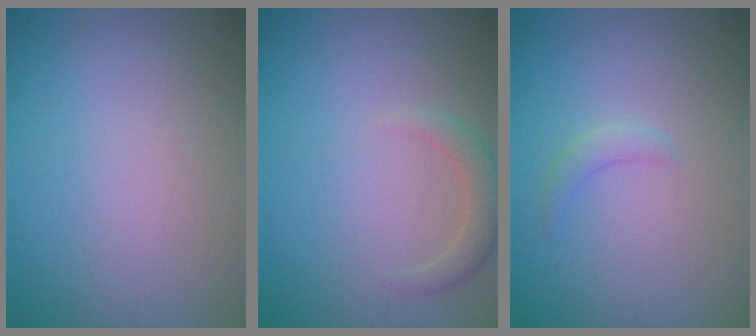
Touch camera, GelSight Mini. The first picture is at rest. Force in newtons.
{"total": 2.0, "press": 2.0, "slide": 0.2}
{"total": 1.2, "press": 1.2, "slide": 0.1}